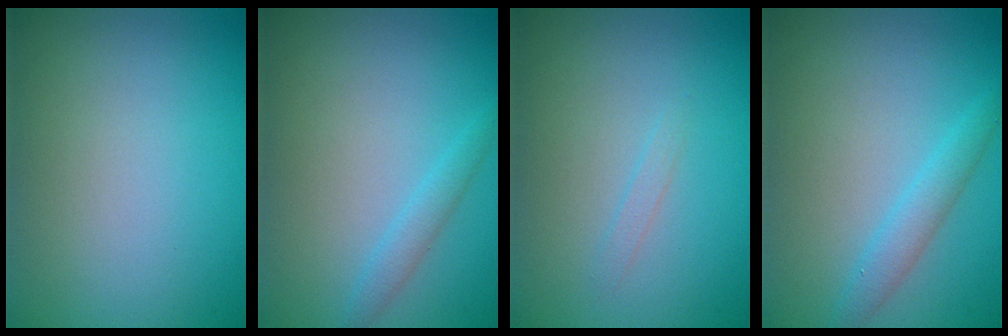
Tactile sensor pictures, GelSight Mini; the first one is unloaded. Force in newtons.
{"total": 1.4, "press": 1.4, "slide": 0.1}
{"total": 0.7, "press": 0.7, "slide": 0.0}
{"total": 2.0, "press": 2.0, "slide": 0.1}